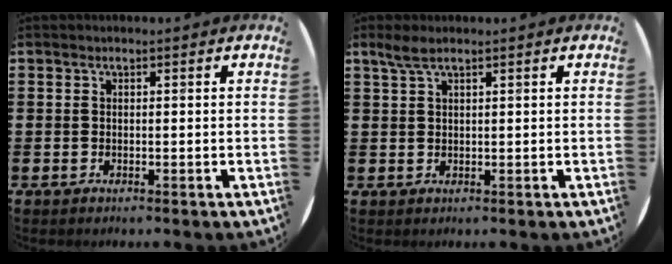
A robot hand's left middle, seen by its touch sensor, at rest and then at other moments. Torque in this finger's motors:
{"motor_torque": [0.20, -0.16, 0.02, 0.01]}